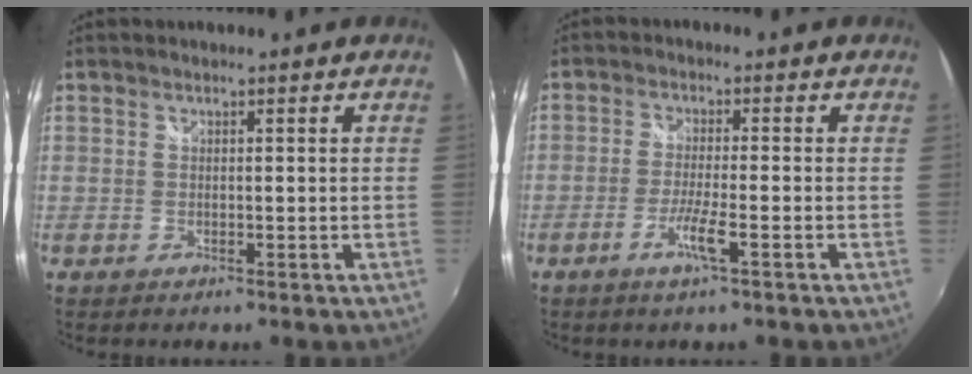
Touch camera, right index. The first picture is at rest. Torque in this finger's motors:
{"motor_torque": [0.32, 0.30, 0.08, 0.06]}